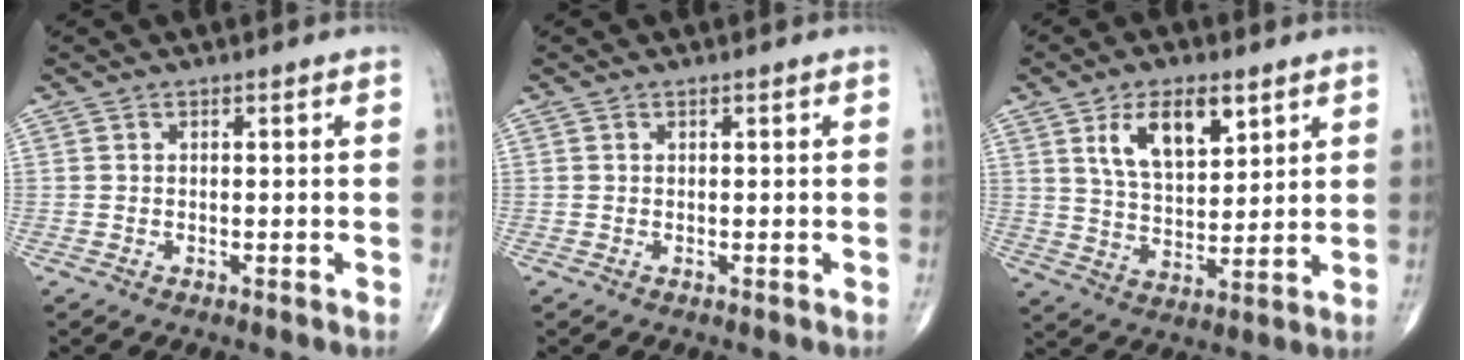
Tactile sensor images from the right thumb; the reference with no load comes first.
{"total": 0.0}
{"total": 11.6, "force": [5.5, 5.8, 8.4], "torque": [-0.127, -0.025, 0.105]}